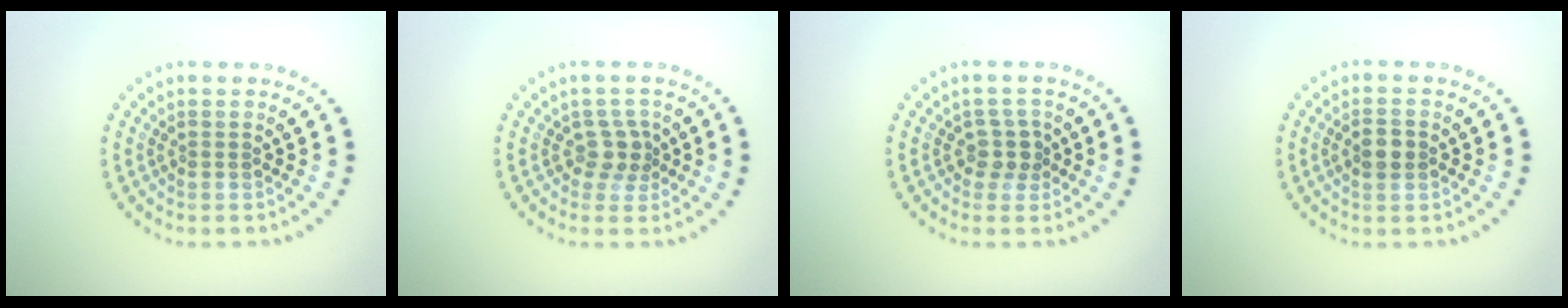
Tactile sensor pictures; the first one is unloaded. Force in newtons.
{"total": 2.0, "press": 1.6, "slide": 1.2}
{"total": 1.9, "press": 1.6, "slide": 1.2}
{"total": 2.0, "press": 2.0, "slide": 0.2}